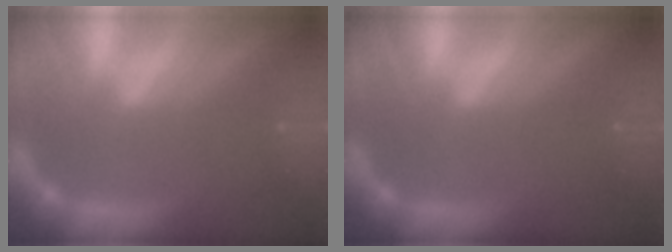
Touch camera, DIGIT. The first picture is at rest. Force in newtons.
{"total": 0.0}